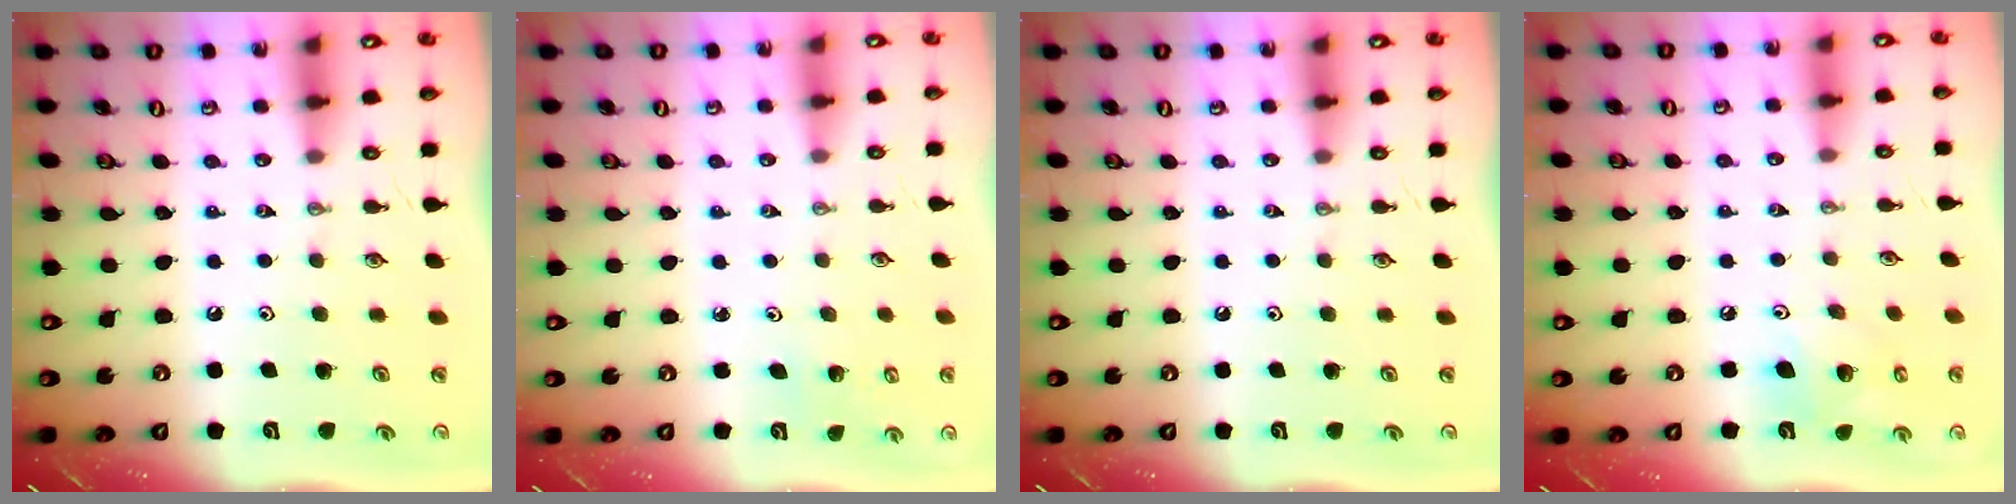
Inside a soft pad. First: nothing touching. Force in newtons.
{"total": 1.0, "press": 1.0, "slide": 0.1}
{"total": 0.0}
{"total": 10.1, "press": 9.9, "slide": 1.8}